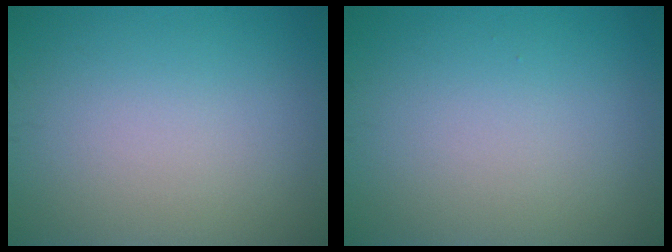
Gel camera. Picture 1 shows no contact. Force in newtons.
{"total": 0.0}